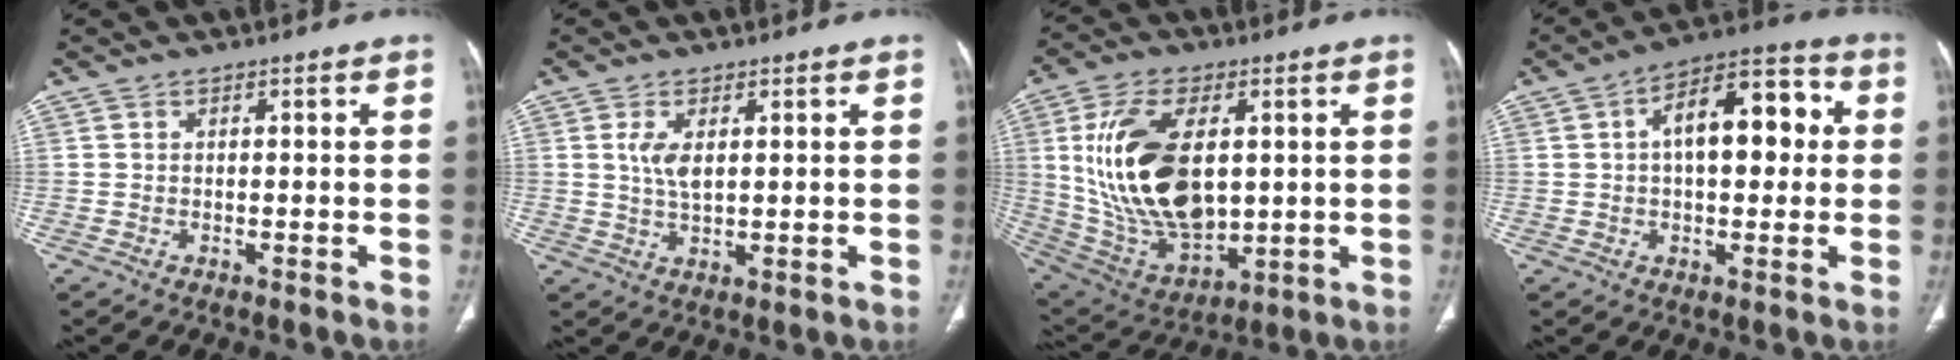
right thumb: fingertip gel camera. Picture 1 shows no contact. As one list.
[{"total": 5.2, "force": [1.3, 2.2, 4.5], "torque": [-0.094, -0.012, 0.030]}, {"total": 22.4, "force": [2.9, 12.4, 18.4], "torque": [-0.344, -0.018, 0.072]}, {"total": 14.4, "force": [2.4, 7.3, 12.2], "torque": [-0.159, 0.032, 0.030]}]